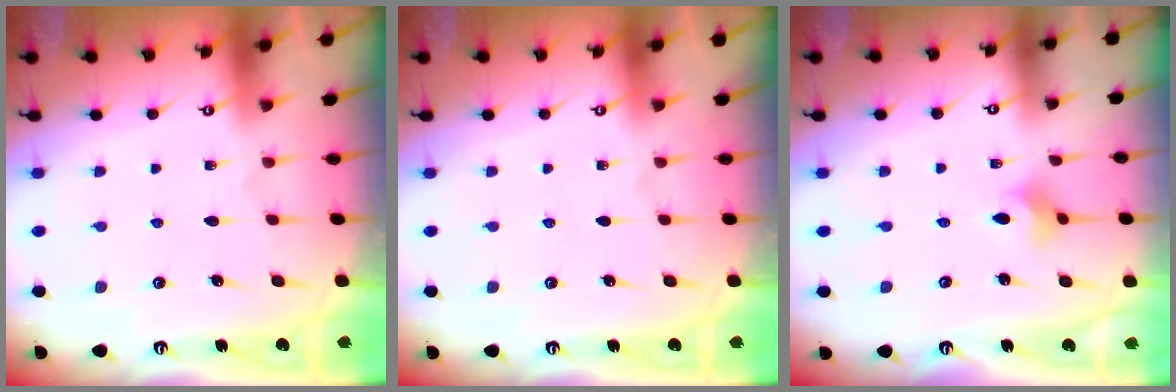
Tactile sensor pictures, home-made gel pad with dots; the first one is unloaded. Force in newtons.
{"total": 0.0}
{"total": 2.8, "press": 2.7, "slide": 0.7}